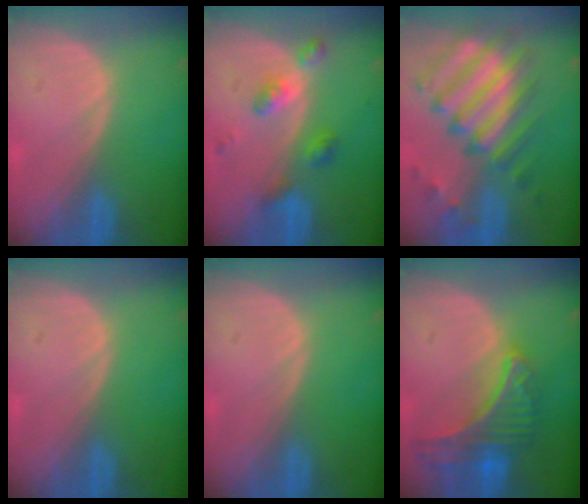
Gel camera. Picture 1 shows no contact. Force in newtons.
{"total": 4.9, "press": 4.9, "slide": 0.2}
{"total": 11.9, "press": 10.4, "slide": 5.8}
{"total": 0.0}
{"total": 0.0}
{"total": 9.0, "press": 7.9, "slide": 4.3}